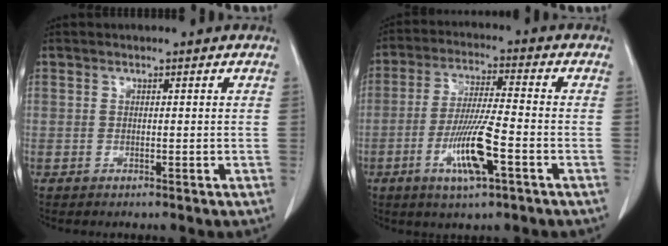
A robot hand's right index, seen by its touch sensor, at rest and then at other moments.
{"total": 10.0, "force": [-3.9, 0.8, 9.2], "torque": [-0.179, -0.011, -0.072]}